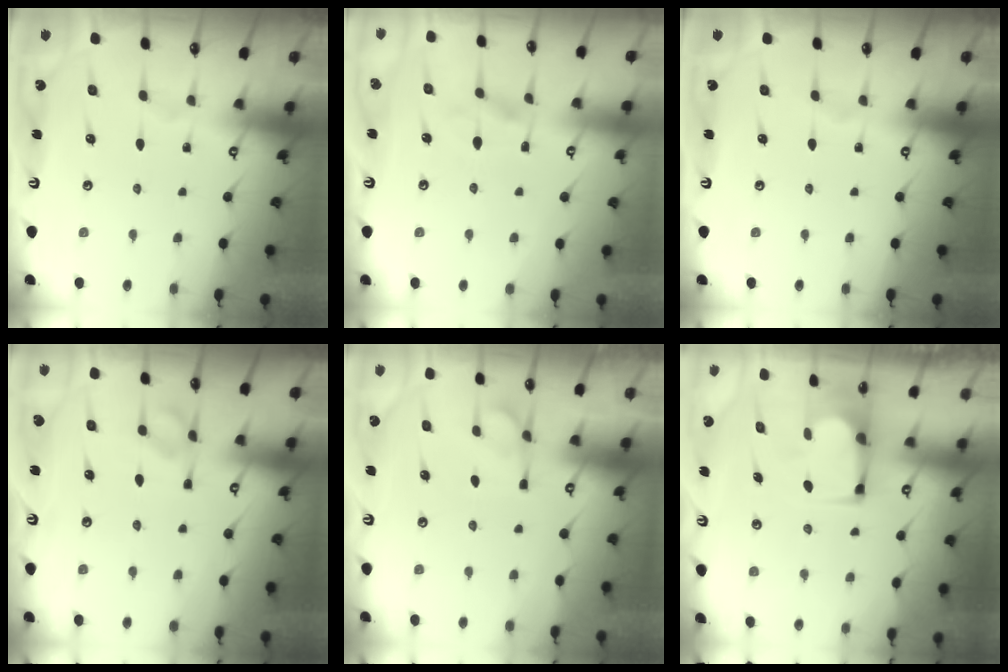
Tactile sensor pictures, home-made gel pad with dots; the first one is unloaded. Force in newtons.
{"total": 1.3, "press": 1.2, "slide": 0.6}
{"total": 0.0}
{"total": 5.0, "press": 4.9, "slide": 0.7}
{"total": 7.3, "press": 7.1, "slide": 1.6}
{"total": 2.4, "press": 2.4, "slide": 0.2}